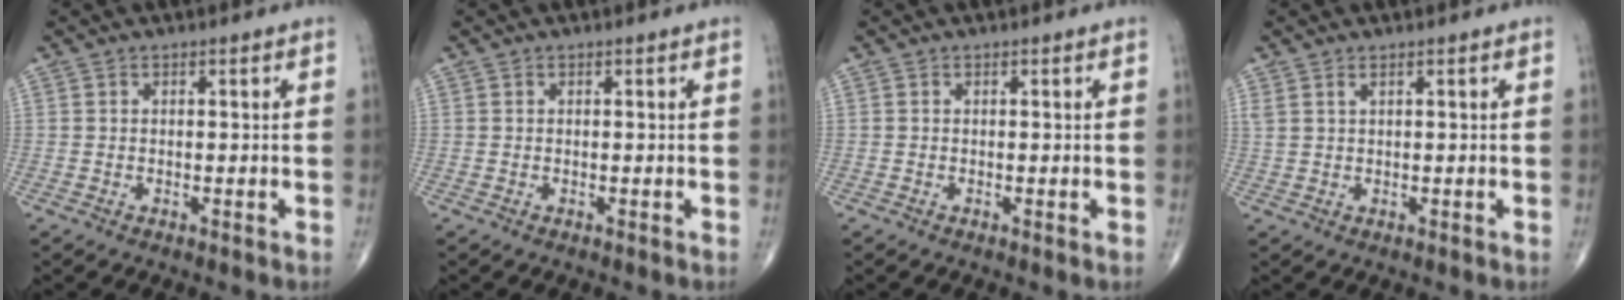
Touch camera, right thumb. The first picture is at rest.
{"total": 0.0}
{"total": 0.0}
{"total": 1.6, "force": [1.0, 0.5, 1.1], "torque": [-0.030, 0.006, 0.029]}